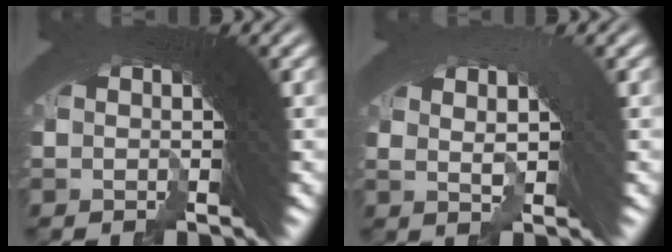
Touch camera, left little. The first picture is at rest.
{"total": 2.0, "force": [0.9, 0.2, 1.8], "torque": [0.001, 0.017, 0.015]}